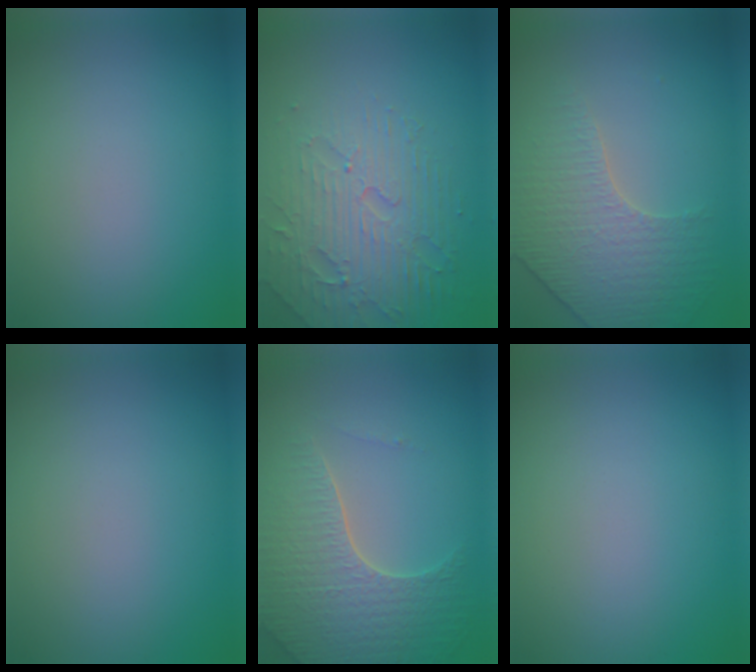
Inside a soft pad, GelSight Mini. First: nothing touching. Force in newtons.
{"total": 4.8, "press": 4.7, "slide": 1.1}
{"total": 3.8, "press": 3.6, "slide": 1.2}
{"total": 0.0}
{"total": 6.4, "press": 5.0, "slide": 4.0}
{"total": 0.0}